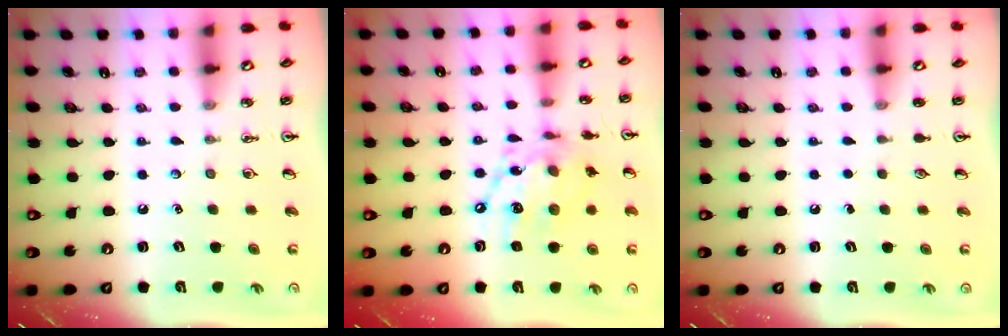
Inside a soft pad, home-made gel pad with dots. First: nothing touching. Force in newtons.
{"total": 13.9, "press": 13.9, "slide": 0.7}
{"total": 0.0}